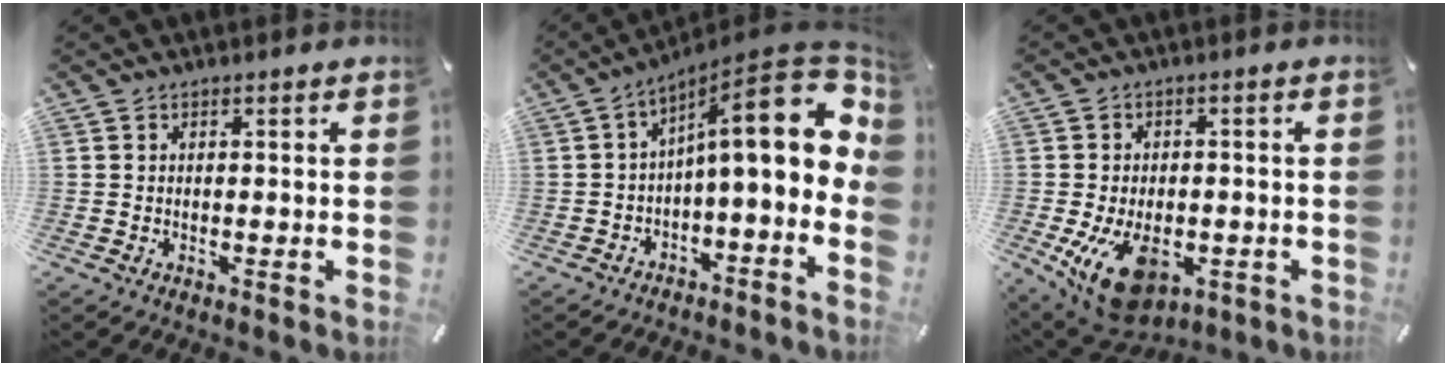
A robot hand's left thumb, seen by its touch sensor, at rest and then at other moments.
{"total": 19.2, "force": [4.8, 6.5, 17.4], "torque": [-0.238, -0.042, 0.076]}
{"total": 12.0, "force": [-4.1, 7.4, 8.5], "torque": [-0.157, 0.005, -0.068]}